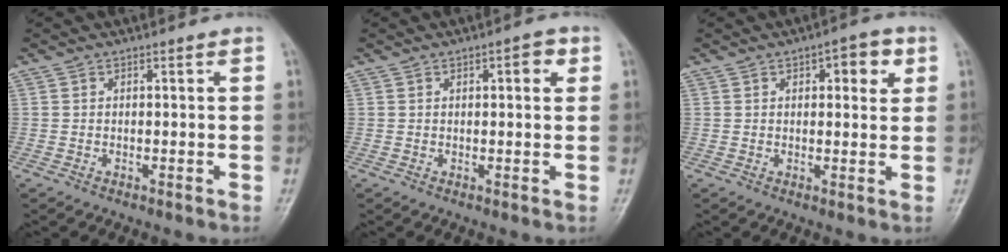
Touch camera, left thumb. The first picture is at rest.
{"total": 3.1, "force": [1.2, 1.3, 2.5], "torque": [-0.024, 0.002, 0.011]}
{"total": 5.7, "force": [2.3, 2.7, 4.4], "torque": [-0.035, -0.003, 0.024]}